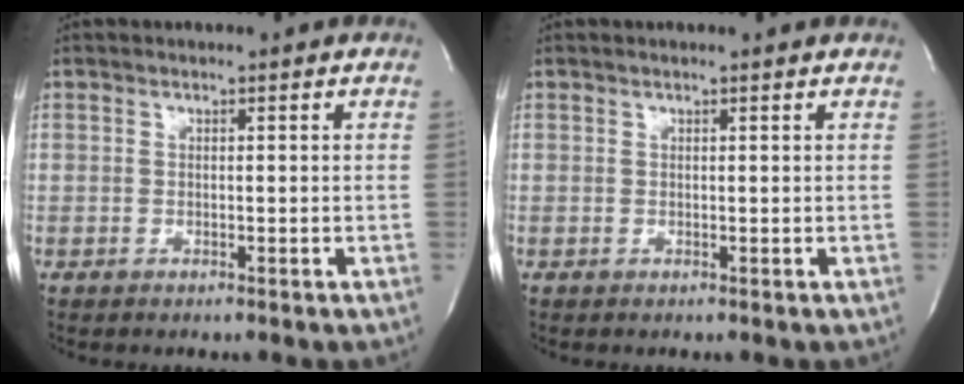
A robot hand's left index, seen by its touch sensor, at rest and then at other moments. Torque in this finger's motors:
{"motor_torque": [0.17, -0.20, 0.03, 0.01]}